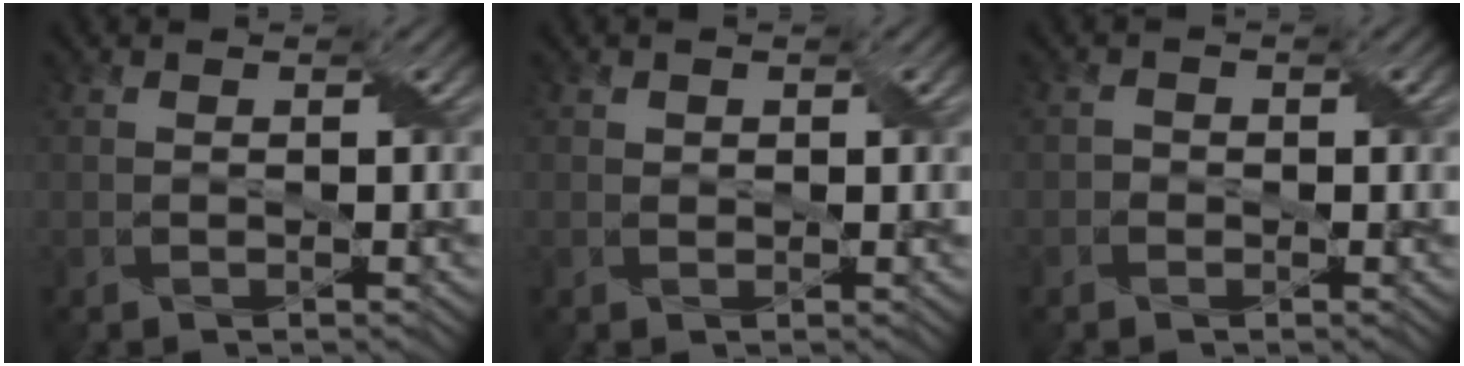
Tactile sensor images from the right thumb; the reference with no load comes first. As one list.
[{"total": 0.6, "force": [0.4, 0.4, 0.0], "torque": [-0.004, 0.000, 0.007]}, {"total": 0.9, "force": [-0.4, 0.8, 0.1], "torque": [0.000, 0.000, -0.006]}]